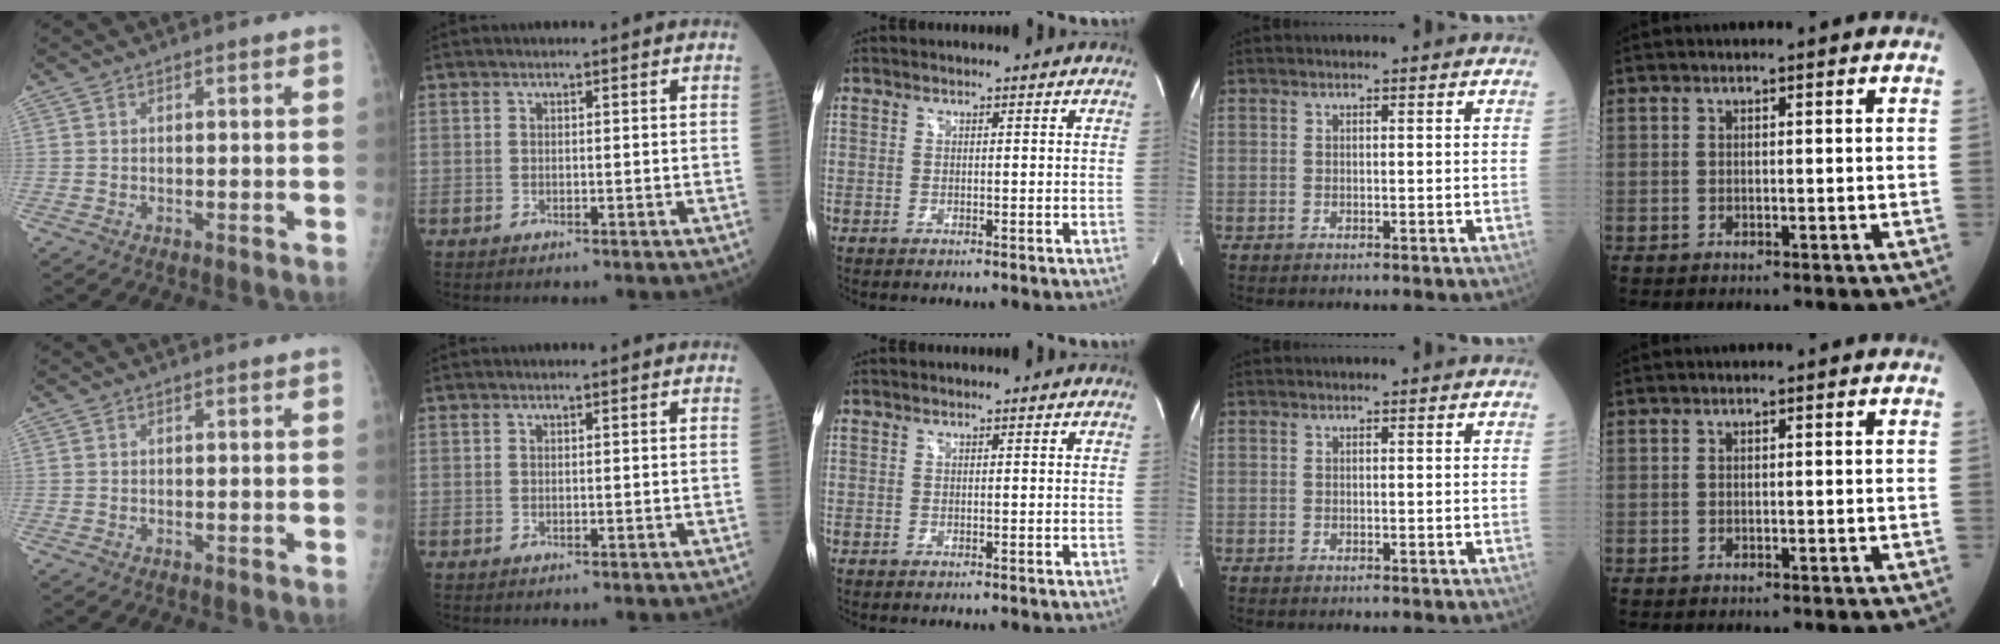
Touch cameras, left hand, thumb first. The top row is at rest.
{}